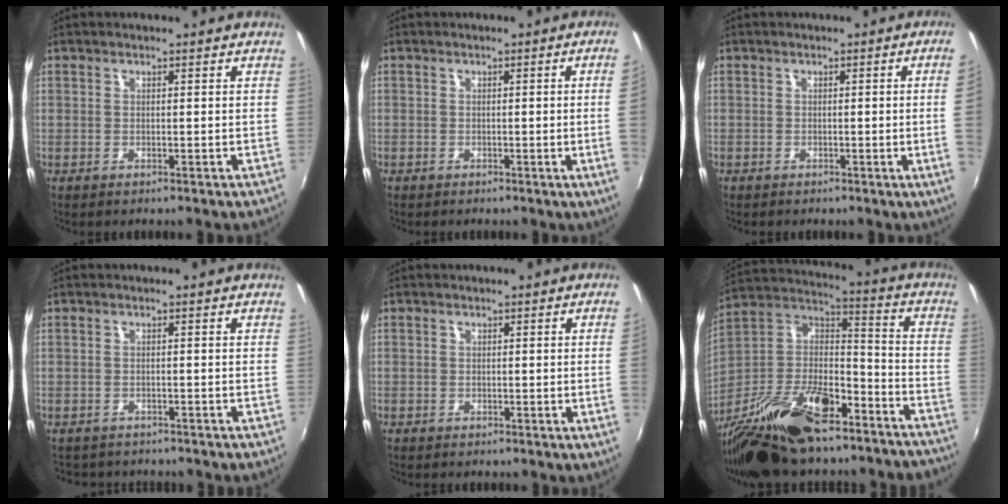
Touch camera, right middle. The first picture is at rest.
{"total": 3.9, "force": [0.0, -2.0, 3.3], "torque": [-0.053, -0.010, 0.006]}
{"total": 4.2, "force": [0.0, -2.0, 3.7], "torque": [-0.057, -0.009, 0.004]}
{"total": 4.3, "force": [-3.8, 1.9, 0.9], "torque": [-0.026, -0.013, -0.057]}
{"total": 2.1, "force": [-0.1, -1.3, 1.6], "torque": [-0.018, -0.014, 0.003]}
{"total": 30.6, "force": [-22.6, 12.5, 16.5], "torque": [-0.304, 0.015, -0.333]}